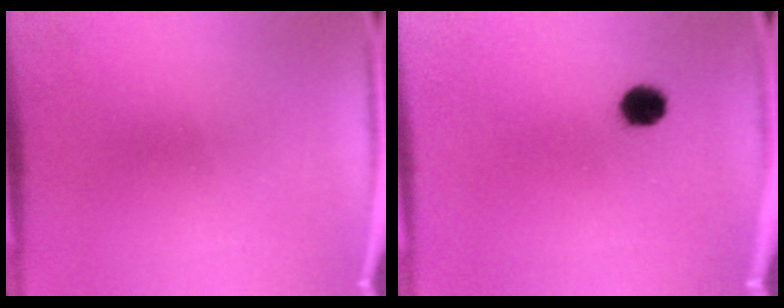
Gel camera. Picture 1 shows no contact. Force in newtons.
{"total": 4.0}